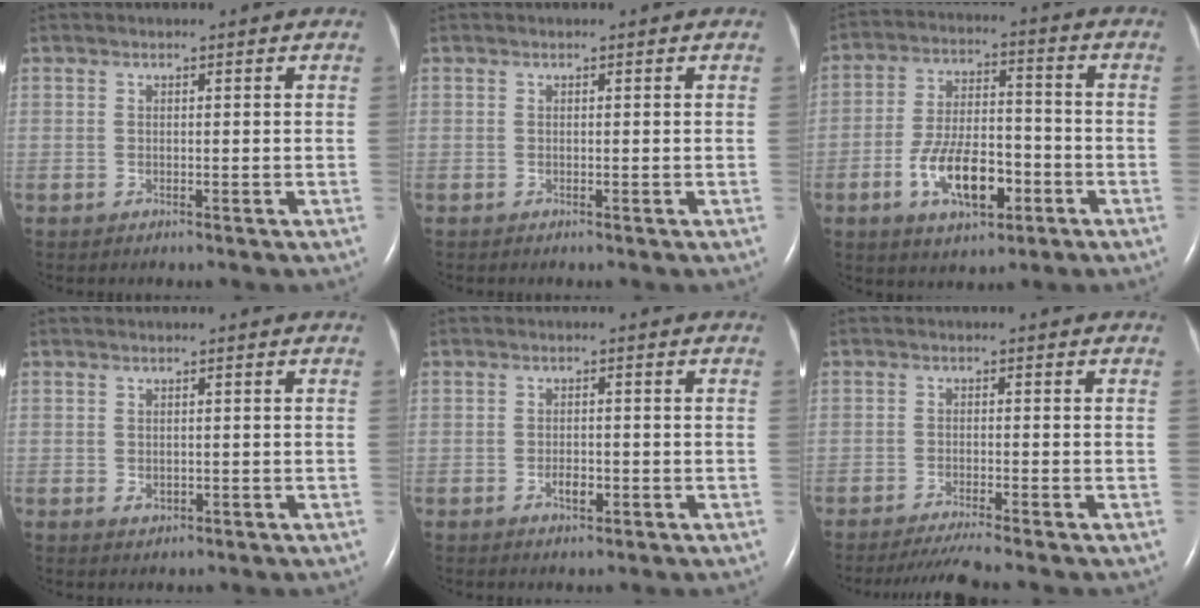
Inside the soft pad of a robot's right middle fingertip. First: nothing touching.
{"total": 0.0}
{"total": 11.2, "force": [-4.5, 4.8, 9.0], "torque": [-0.176, 0.008, -0.075]}
{"total": 1.3, "force": [-0.3, 1.0, 0.8], "torque": [-0.017, -0.002, 0.001]}
{"total": 2.3, "force": [-1.0, 1.0, 1.8], "torque": [-0.031, 0.003, -0.014]}
{"total": 4.7, "force": [-4.1, -1.1, 1.9], "torque": [-0.037, -0.020, -0.073]}